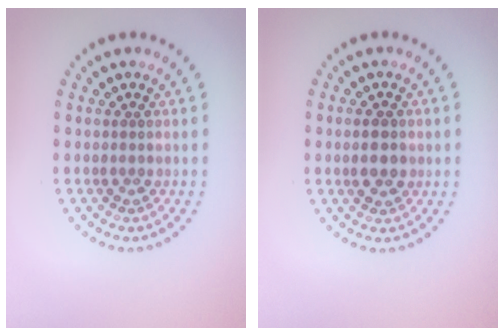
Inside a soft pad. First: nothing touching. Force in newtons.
{"total": 3.0, "press": 3.0, "slide": 0.0}